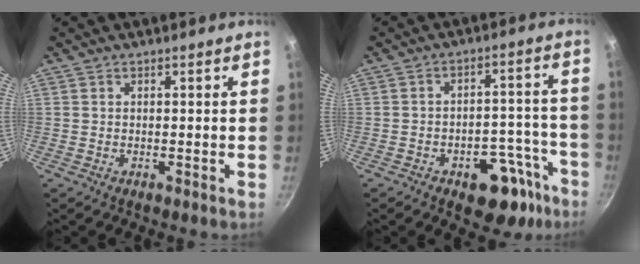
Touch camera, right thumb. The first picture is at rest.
{"total": 11.7, "force": [-6.7, 6.0, 7.5], "torque": [-0.065, 0.060, -0.084]}